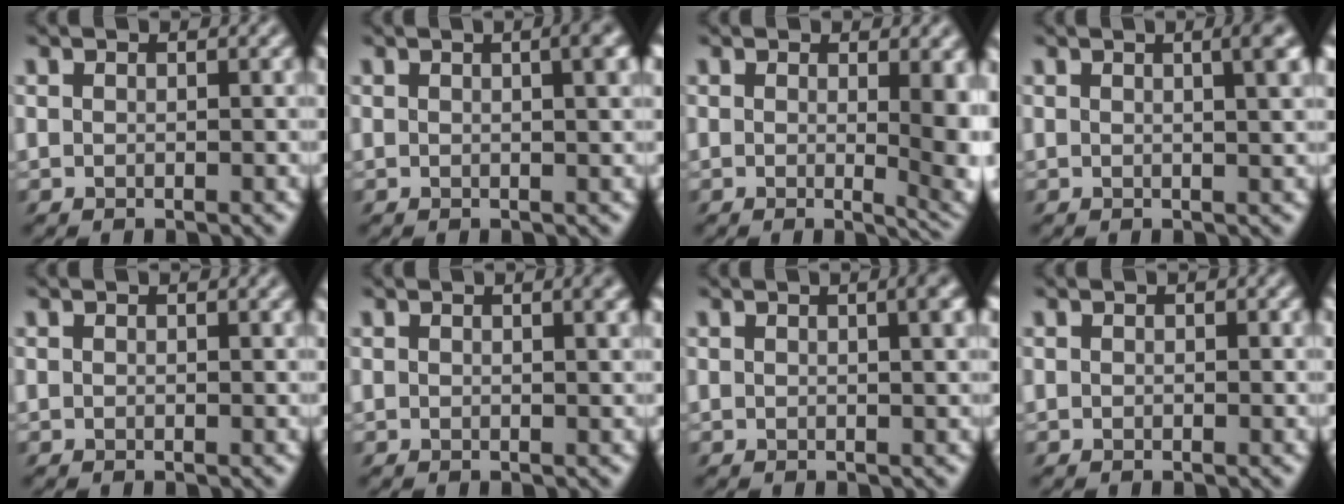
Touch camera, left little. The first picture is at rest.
{"total": 4.5, "force": [1.7, 1.9, 3.7], "torque": [-0.062, 0.011, 0.032]}
{"total": 5.2, "force": [1.1, 2.4, 4.5], "torque": [-0.090, -0.021, 0.035]}
{"total": 4.0, "force": [1.9, 1.2, 3.3], "torque": [-0.047, 0.006, 0.032]}
{"total": 0.6, "force": [0.3, 0.3, 0.5], "torque": [-0.011, 0.001, 0.004]}
{"total": 2.9, "force": [1.3, 1.4, 2.2], "torque": [-0.041, -0.003, 0.027]}
{"total": 4.1, "force": [1.5, 1.8, 3.4], "torque": [-0.054, 0.005, 0.031]}
{"total": 0.8, "force": [-0.1, 0.6, 0.4], "torque": [-0.008, -0.001, -0.001]}